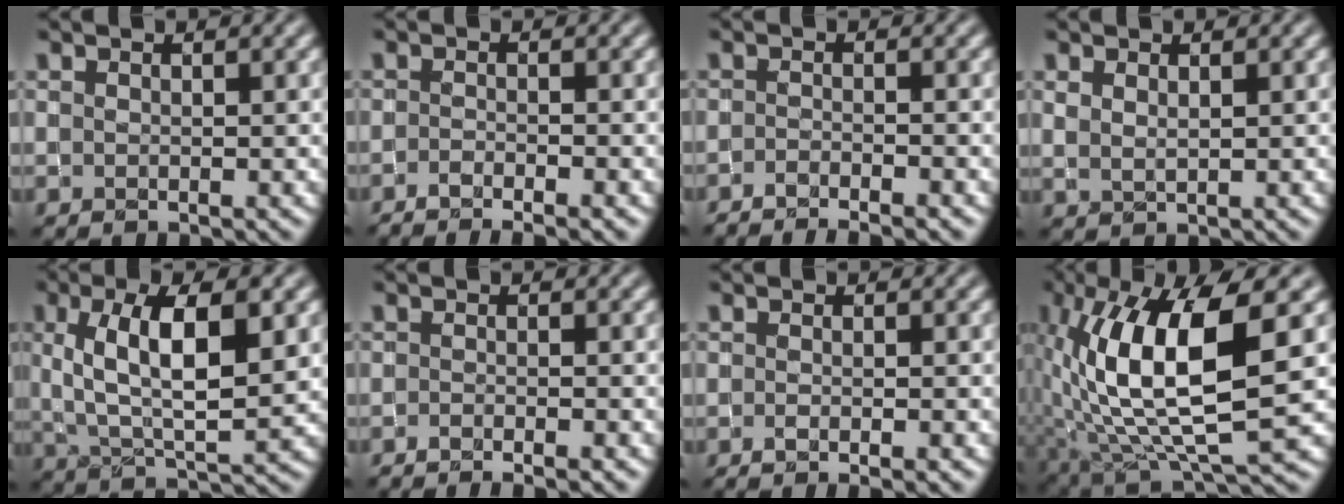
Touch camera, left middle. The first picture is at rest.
{"total": 3.6, "force": [-2.6, 0.7, 2.3], "torque": [-0.039, 0.001, -0.047]}
{"total": 4.1, "force": [-3.3, 0.6, 2.4], "torque": [-0.038, -0.004, -0.057]}
{"total": 1.1, "force": [0.9, 0.4, 0.4], "torque": [-0.012, 0.001, 0.021]}
{"total": 8.8, "force": [2.1, 3.6, 7.7], "torque": [-0.135, 0.005, 0.035]}
{"total": 3.2, "force": [-2.3, 0.6, 2.1], "torque": [-0.027, 0.002, -0.040]}
{"total": 2.5, "force": [-1.2, 0.8, 2.1], "torque": [-0.024, -0.004, -0.017]}
{"total": 11.6, "force": [1.9, 4.1, 10.7], "torque": [-0.199, 0.001, 0.040]}